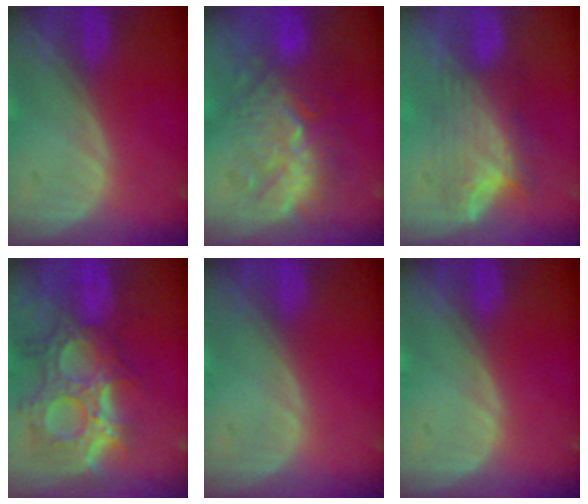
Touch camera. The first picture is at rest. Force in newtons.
{"total": 9.2, "press": 9.1, "slide": 1.6}
{"total": 7.8, "press": 6.8, "slide": 3.7}
{"total": 11.9, "press": 10.7, "slide": 5.3}
{"total": 0.0}
{"total": 0.0}